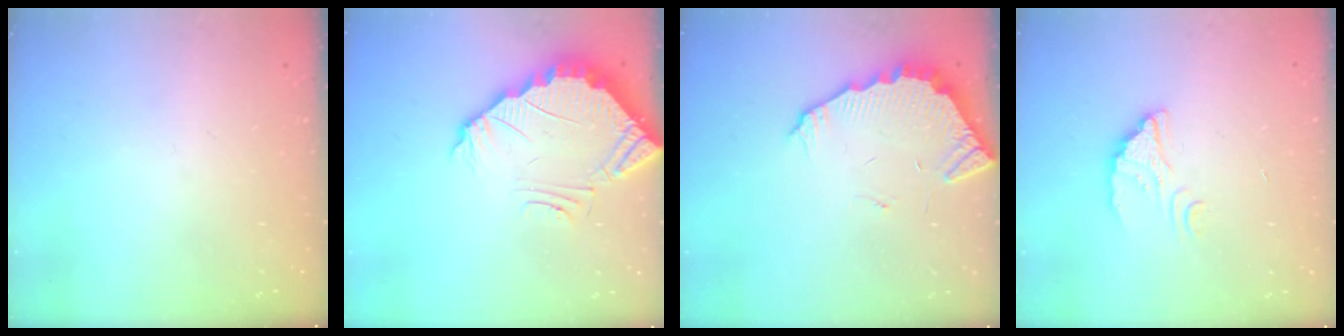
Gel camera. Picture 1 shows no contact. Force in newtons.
{"total": 4.0, "press": 3.9, "slide": 0.3}
{"total": 3.9, "press": 3.9, "slide": 0.2}
{"total": 2.7, "press": 2.7, "slide": 0.1}